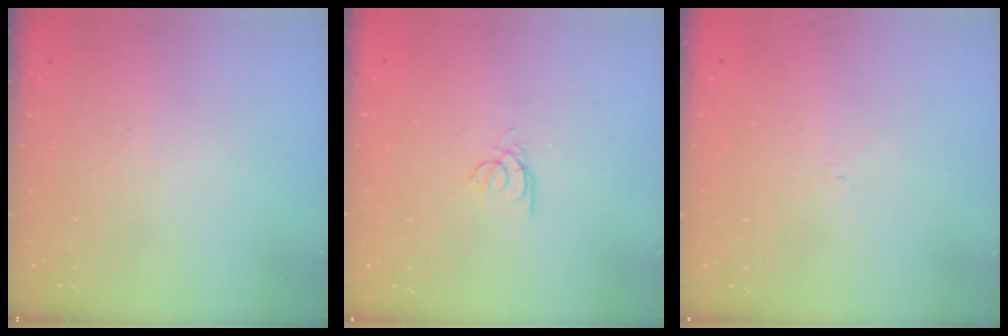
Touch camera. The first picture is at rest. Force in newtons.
{"total": 2.2, "press": 2.2, "slide": 0.2}
{"total": 2.6, "press": 2.5, "slide": 0.6}